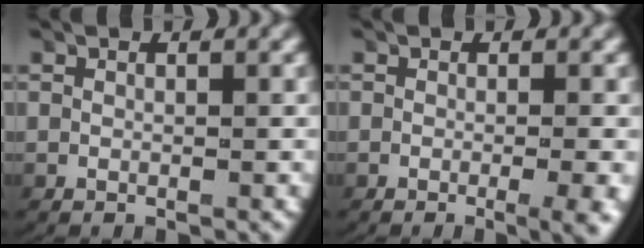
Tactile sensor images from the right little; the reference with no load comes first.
{"total": 2.7, "force": [-0.9, 0.3, 2.6], "torque": [-0.023, 0.002, -0.021]}